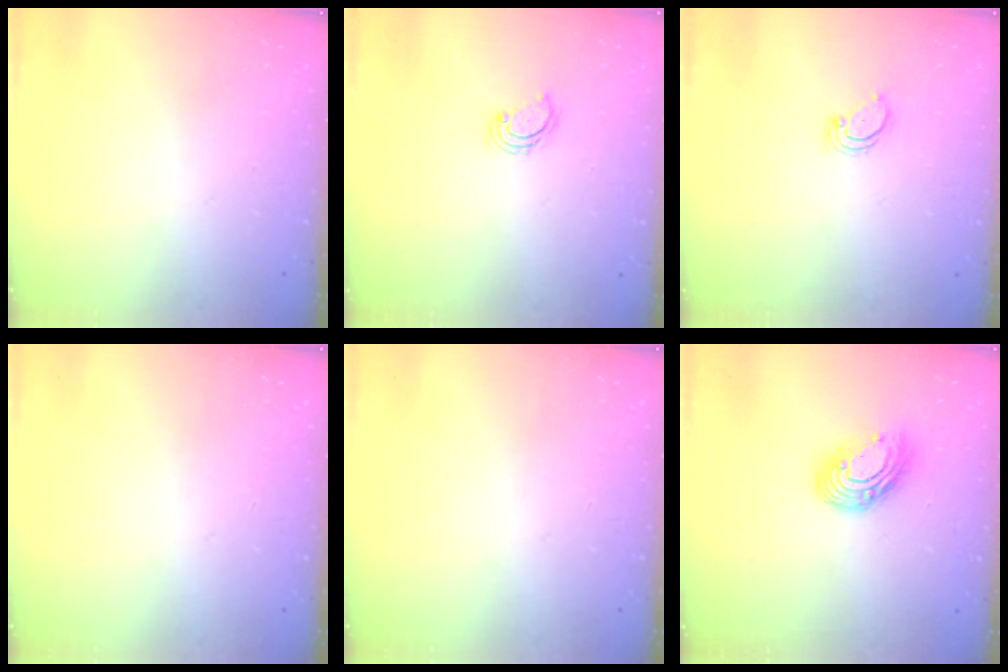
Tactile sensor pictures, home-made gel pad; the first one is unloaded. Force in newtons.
{"total": 3.1, "press": 3.1, "slide": 0.5}
{"total": 2.2, "press": 2.2, "slide": 0.3}
{"total": 0.0}
{"total": 0.0}
{"total": 11.6, "press": 11.5, "slide": 1.1}